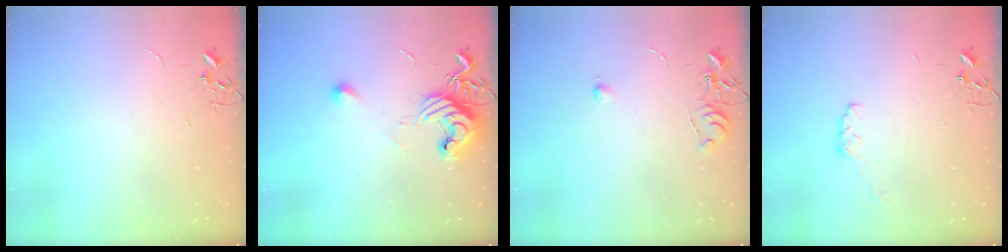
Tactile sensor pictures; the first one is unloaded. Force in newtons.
{"total": 11.6, "press": 11.6, "slide": 0.5}
{"total": 6.5, "press": 6.5, "slide": 0.8}
{"total": 4.3, "press": 4.3, "slide": 0.7}